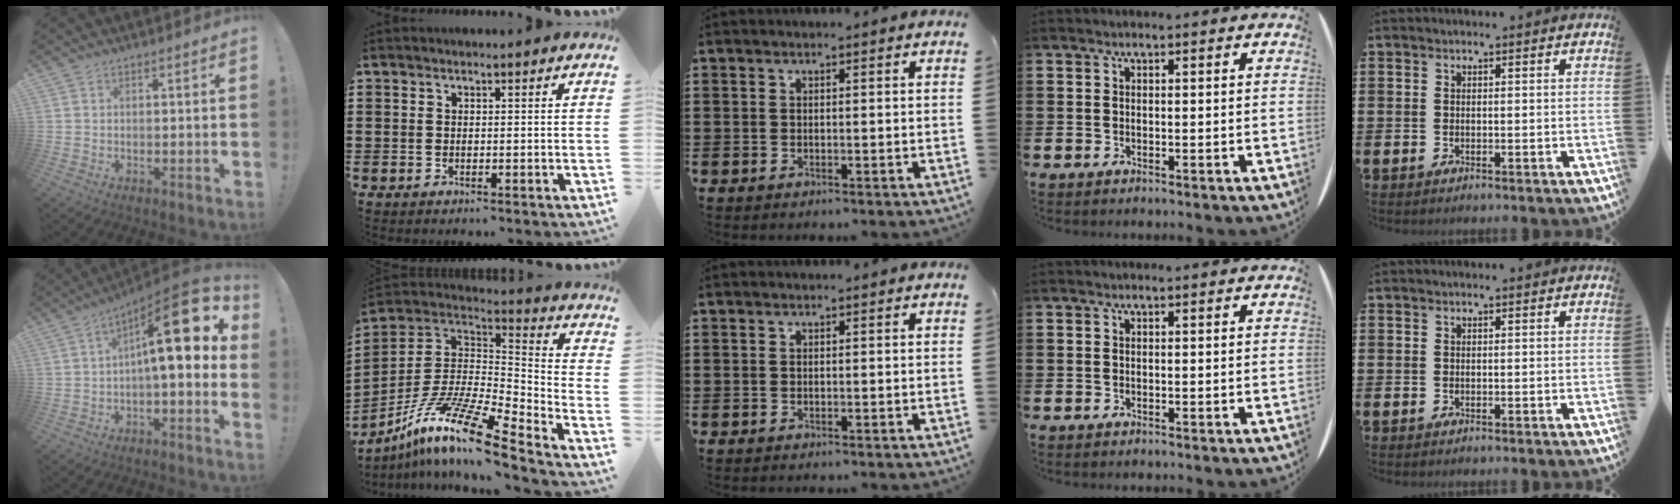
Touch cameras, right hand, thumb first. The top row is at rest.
{"thumb": {"total": 18.7, "force": [4.3, 4.7, 17.6], "torque": [-0.267, -0.020, 0.066]}, "index": {"total": 14.1, "force": [-10.0, 1.9, 9.8], "torque": [-0.196, 0.008, -0.195]}}